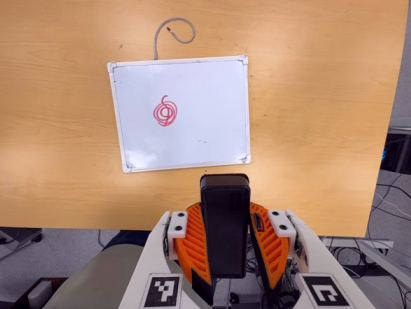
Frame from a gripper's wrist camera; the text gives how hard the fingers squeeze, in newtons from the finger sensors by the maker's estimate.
{"total": 11.9, "left": 9.3, "right": 14.5}